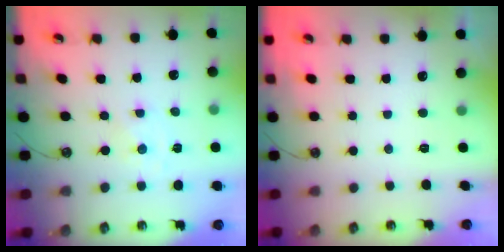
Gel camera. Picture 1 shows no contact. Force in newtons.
{"total": 0.0}